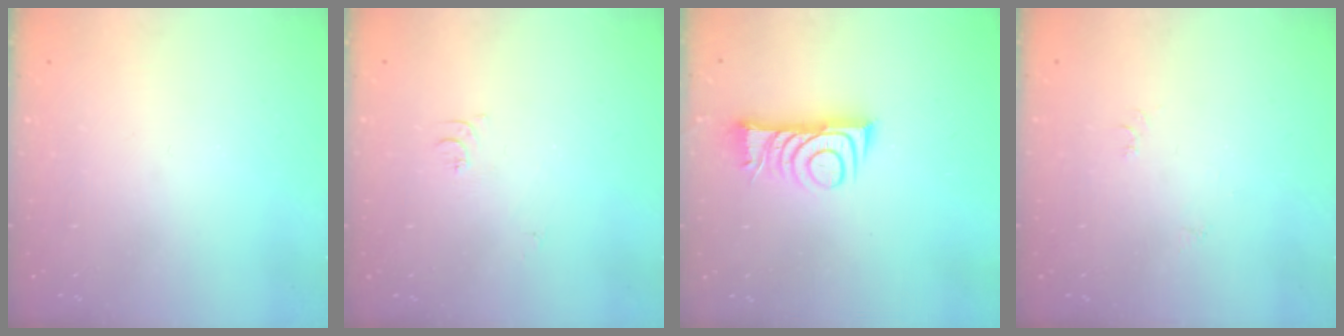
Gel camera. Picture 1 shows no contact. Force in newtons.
{"total": 5.2, "press": 5.1, "slide": 0.6}
{"total": 9.2, "press": 9.2, "slide": 0.3}
{"total": 4.0, "press": 4.0, "slide": 0.6}